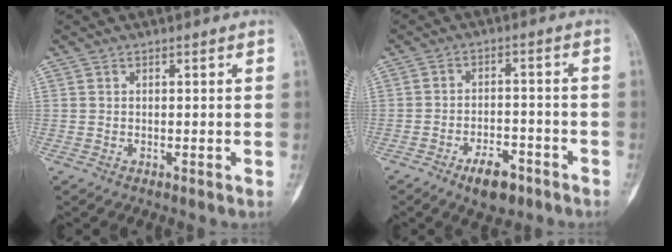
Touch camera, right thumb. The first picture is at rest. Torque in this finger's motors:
{"motor_torque": [1.32, 0.85, 0.64, -0.46, 0.11]}